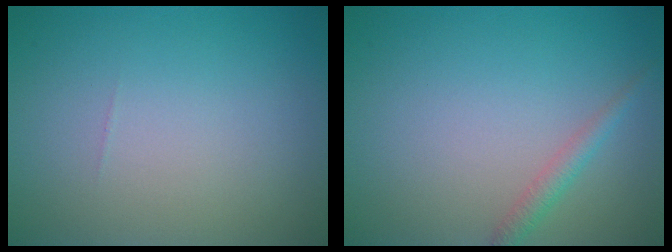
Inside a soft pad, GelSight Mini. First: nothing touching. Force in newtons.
{"total": 1.5, "press": 1.5, "slide": 0.1}